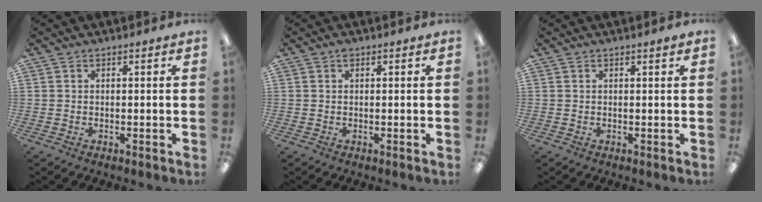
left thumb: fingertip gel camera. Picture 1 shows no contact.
{"total": 0.9, "force": [0.4, 0.5, 0.6], "torque": [-0.013, 0.003, 0.007]}
{"total": 1.0, "force": [0.6, 0.1, 0.7], "torque": [-0.015, 0.002, 0.010]}